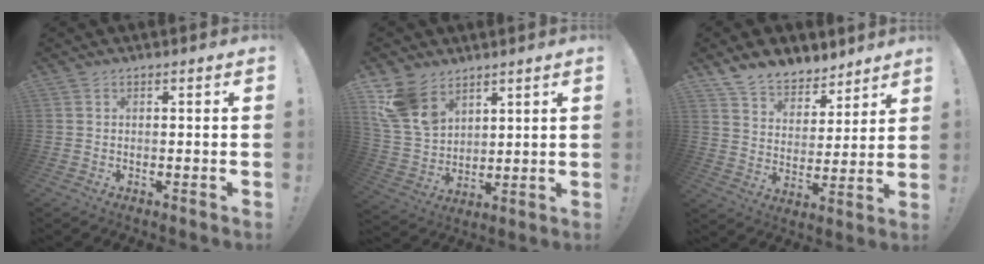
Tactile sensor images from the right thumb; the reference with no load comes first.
{"total": 13.6, "force": [8.8, 8.6, 5.9], "torque": [-0.126, -0.045, 0.175]}
{"total": 10.3, "force": [8.8, 5.1, 1.8], "torque": [-0.048, -0.072, 0.171]}